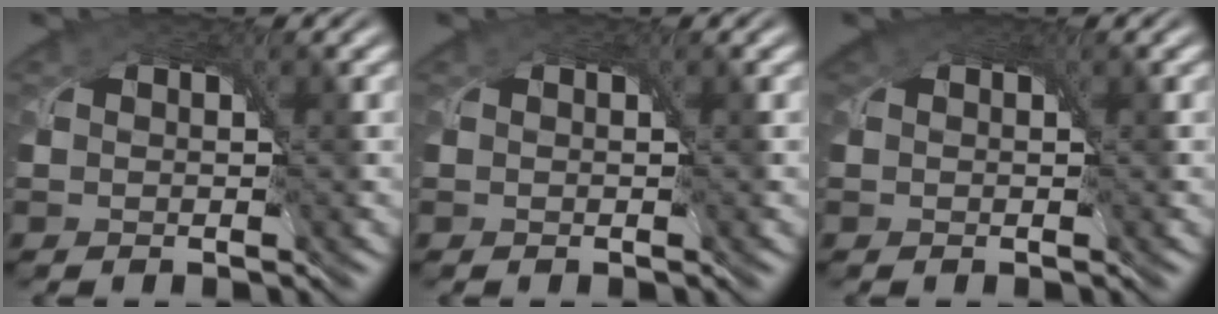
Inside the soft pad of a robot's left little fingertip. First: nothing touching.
{"total": 0.0}
{"total": 1.4, "force": [0.9, 0.8, 0.7], "torque": [-0.012, 0.004, 0.010]}